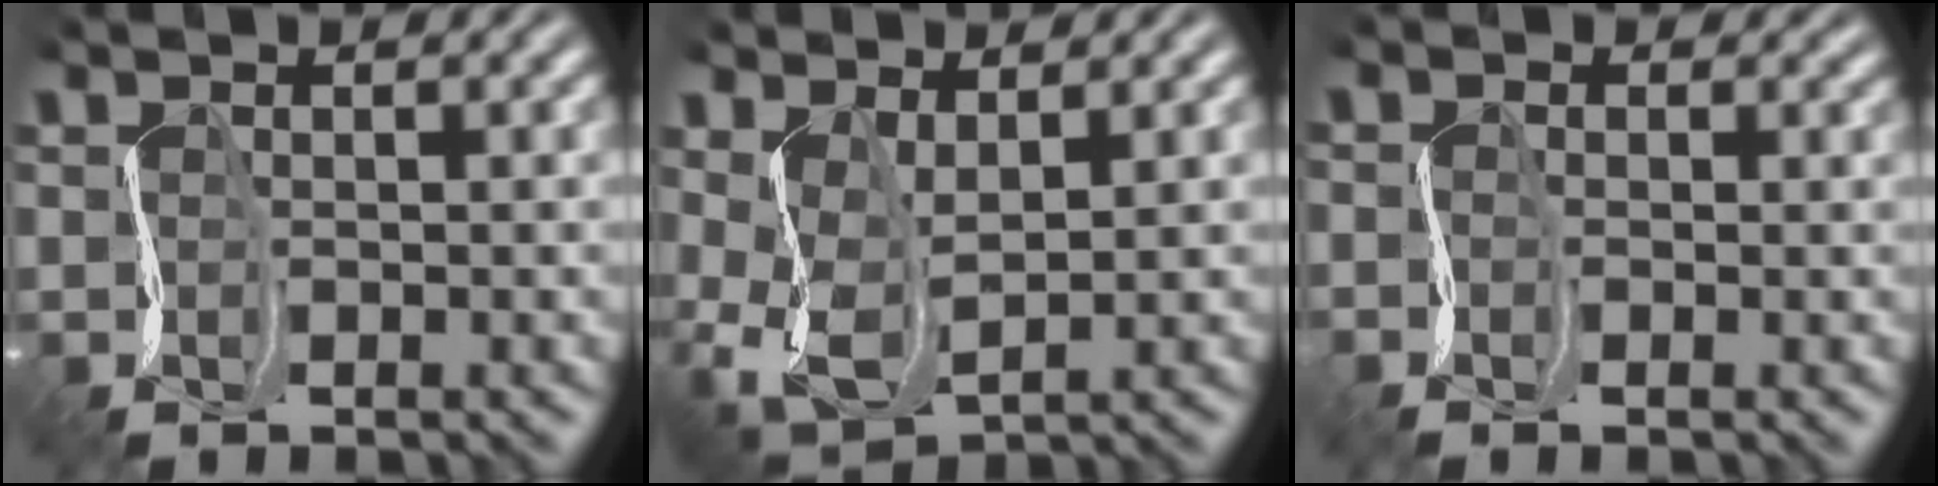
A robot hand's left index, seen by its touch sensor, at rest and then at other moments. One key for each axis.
{"total": 3.0, "fx": 0.1, "fy": 1.7, "fz": 2.5, "tx": -0.079, "ty": -0.008, "tz": 0.010}
{"total": 1.2, "fx": -1.0, "fy": 0.4, "fz": -0.5, "tx": 0.008, "ty": -0.001, "tz": -0.017}